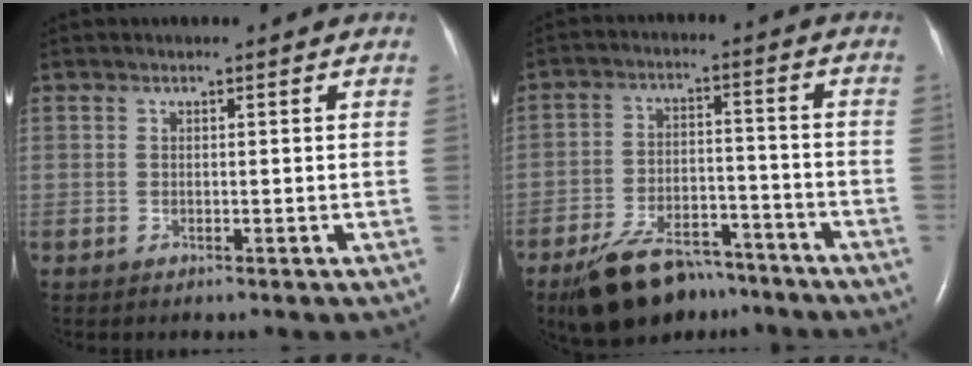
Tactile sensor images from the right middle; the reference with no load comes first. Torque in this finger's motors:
{"motor_torque": [1.07, -1.07, 0.17, 0.11]}